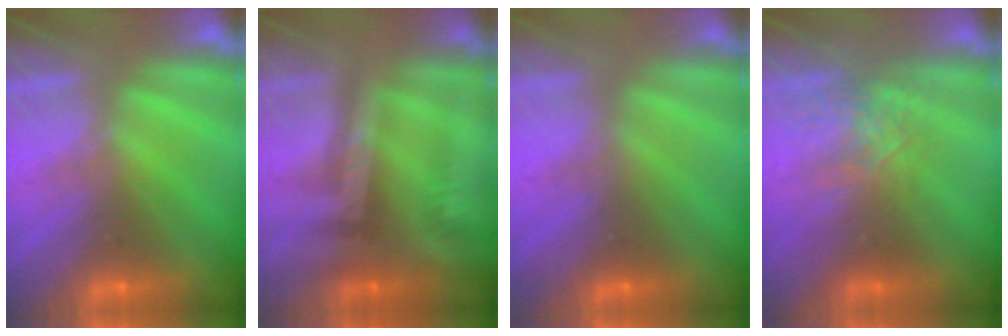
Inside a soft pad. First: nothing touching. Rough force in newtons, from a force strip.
{"total": 2.4}
{"total": 4.9}
{"total": 2.6}